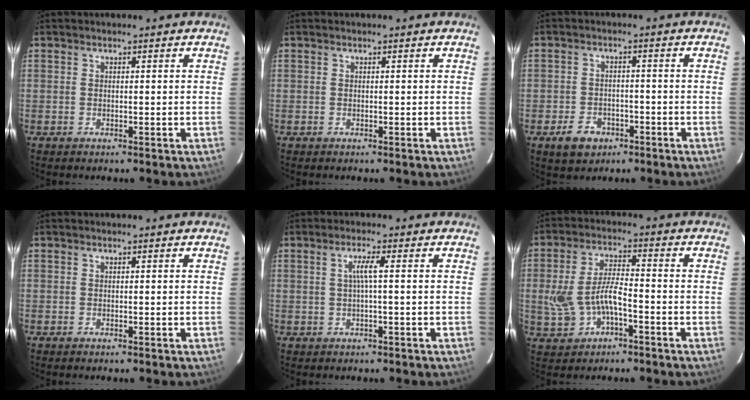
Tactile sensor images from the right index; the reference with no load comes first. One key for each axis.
{"total": 0.0}
{"total": 5.7, "fx": -3.2, "fy": 4.2, "fz": 2.2, "tx": -0.059, "ty": 0.011, "tz": -0.041}
{"total": 0.0}
{"total": 2.6, "fx": 0.0, "fy": -0.4, "fz": 2.5, "tx": -0.048, "ty": 0.002, "tz": 0.000}
{"total": 8.1, "fx": -2.6, "fy": 3.6, "fz": 6.7, "tx": -0.140, "ty": 0.004, "tz": -0.040}